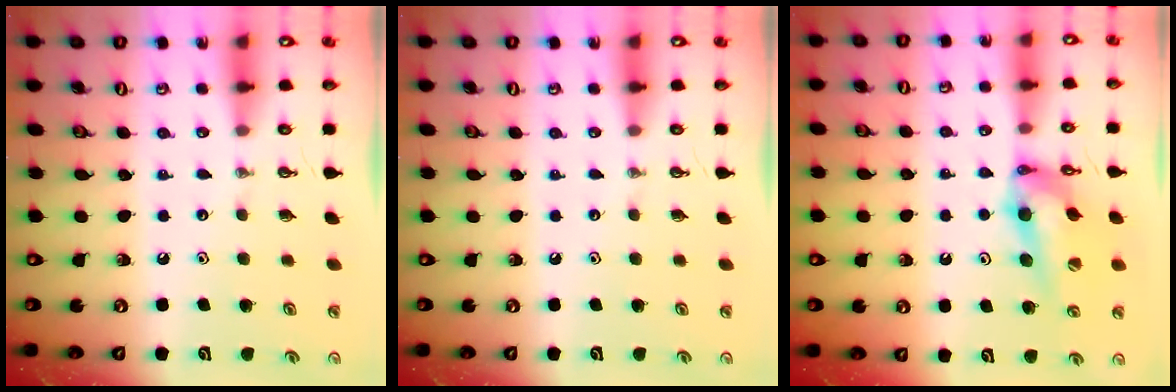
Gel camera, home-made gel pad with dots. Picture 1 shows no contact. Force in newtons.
{"total": 0.0}
{"total": 12.3, "press": 11.7, "slide": 3.7}